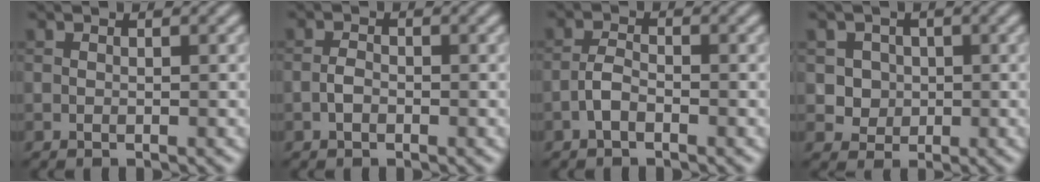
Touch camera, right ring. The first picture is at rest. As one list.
[{"total": 1.2, "force": [-0.5, 0.7, 0.8], "torque": [-0.017, 0.002, -0.013]}, {"total": 1.8, "force": [-1.0, 0.7, 1.3], "torque": [-0.027, 0.005, -0.025]}, {"total": 2.8, "force": [0.7, 2.6, 0.9], "torque": [-0.007, 0.004, 0.019]}]